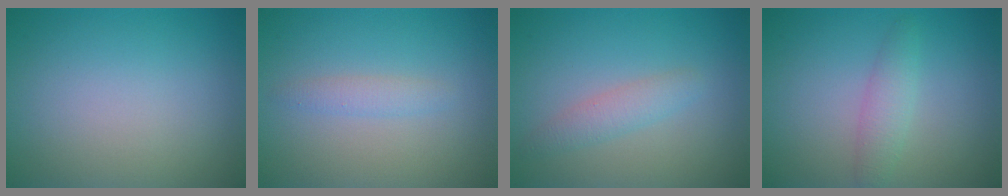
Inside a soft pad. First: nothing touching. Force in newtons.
{"total": 1.3, "press": 1.3, "slide": 0.0}
{"total": 1.9, "press": 1.9, "slide": 0.1}
{"total": 2.0, "press": 2.0, "slide": 0.1}